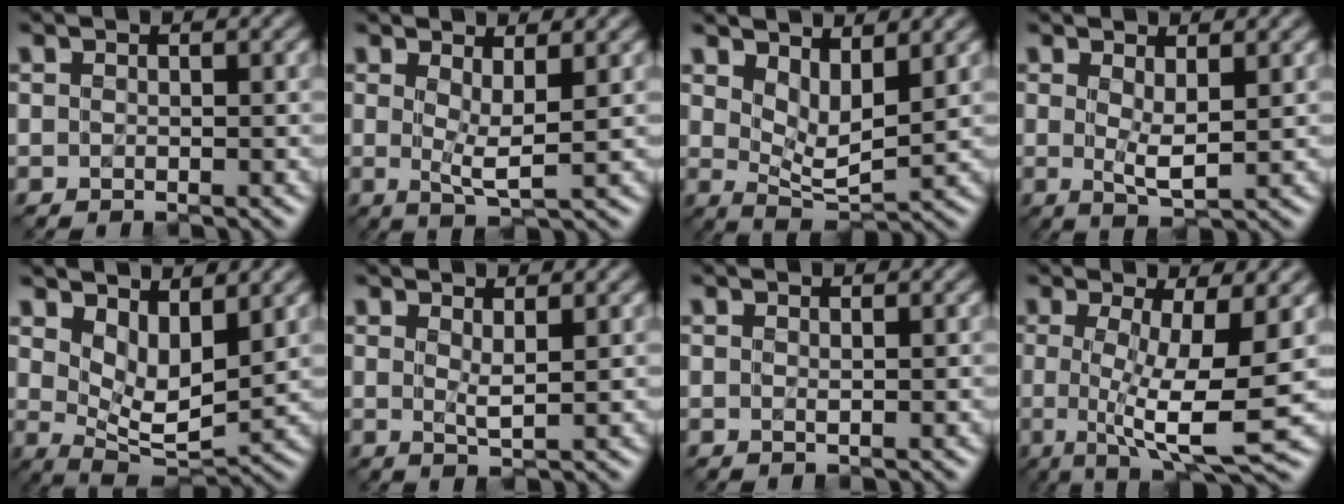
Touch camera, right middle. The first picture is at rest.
{"total": 2.1, "force": [0.6, 0.1, 2.0], "torque": [-0.041, -0.009, 0.012]}
{"total": 3.1, "force": [1.7, 1.1, 2.4], "torque": [-0.053, -0.015, 0.028]}
{"total": 1.9, "force": [0.4, 0.3, 1.8], "torque": [-0.038, -0.005, 0.009]}
{"total": 4.1, "force": [2.2, 1.7, 3.1], "torque": [-0.063, -0.018, 0.037]}
{"total": 1.0, "force": [0.5, -0.2, 0.9], "torque": [-0.018, -0.003, 0.012]}
{"total": 0.0}
{"total": 6.8, "force": [-0.7, 0.8, 6.7], "torque": [-0.116, -0.012, -0.014]}